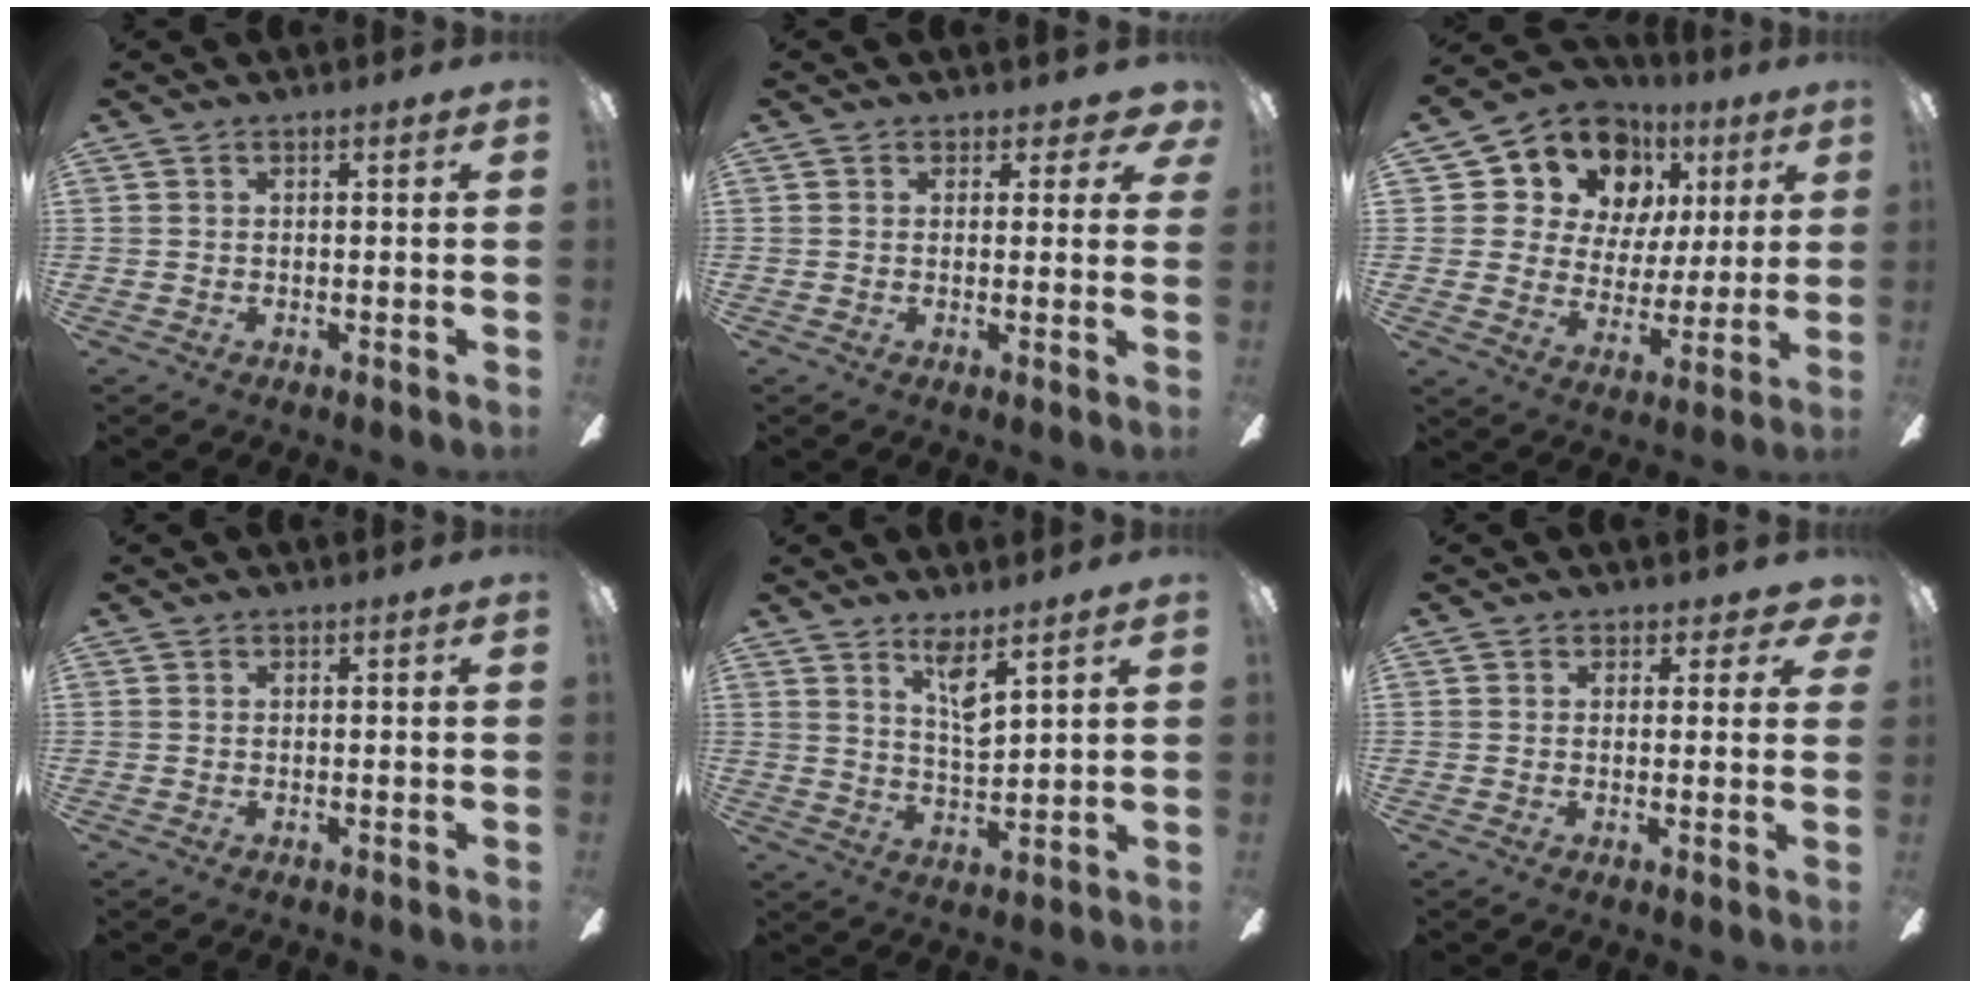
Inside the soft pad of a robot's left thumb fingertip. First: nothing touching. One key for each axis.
{"total": 2.9, "fx": 1.7, "fy": 2.0, "fz": 1.3, "tx": -0.004, "ty": -0.005, "tz": 0.028}
{"total": 13.9, "fx": 8.4, "fy": 10.1, "fz": 4.6, "tx": -0.094, "ty": -0.047, "tz": 0.159}
{"total": 0.0}
{"total": 6.5, "fx": 4.8, "fy": 1.3, "fz": 4.2, "tx": -0.073, "ty": -0.030, "tz": 0.078}
{"total": 2.3, "fx": 1.2, "fy": 1.7, "fz": 1.0, "tx": -0.003, "ty": 0.000, "tz": 0.021}